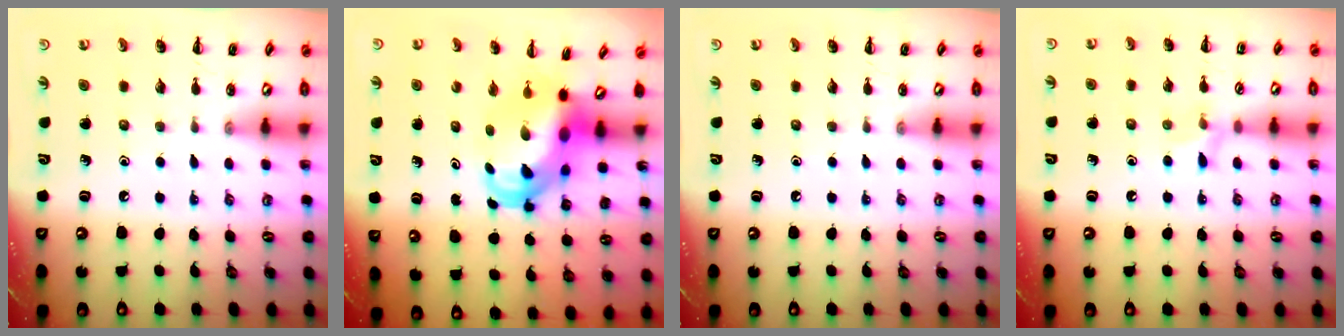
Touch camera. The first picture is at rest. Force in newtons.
{"total": 7.1, "press": 6.9, "slide": 1.6}
{"total": 0.0}
{"total": 6.8, "press": 6.4, "slide": 2.4}